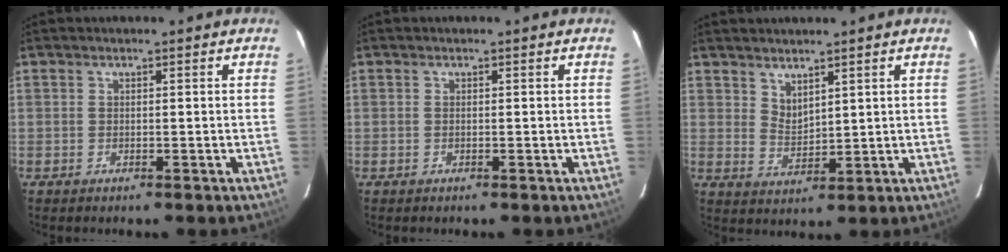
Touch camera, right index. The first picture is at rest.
{"total": 0.0}
{"total": 3.7, "force": [3.1, 1.4, 1.6], "torque": [-0.027, -0.007, 0.059]}